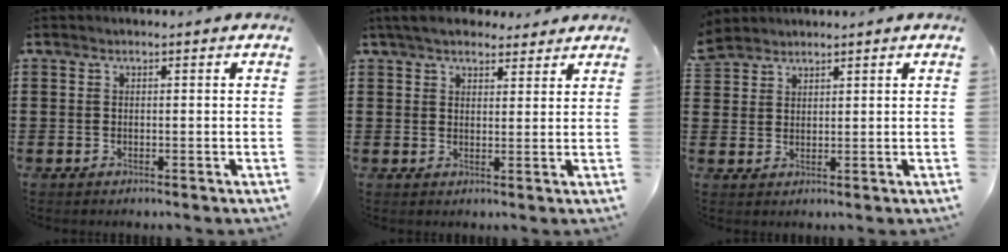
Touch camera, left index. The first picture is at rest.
{"total": 4.7, "force": [4.2, 1.5, 1.6], "torque": [-0.043, -0.003, 0.080]}
{"total": 2.8, "force": [2.6, 1.0, -0.1], "torque": [-0.008, 0.000, 0.053]}